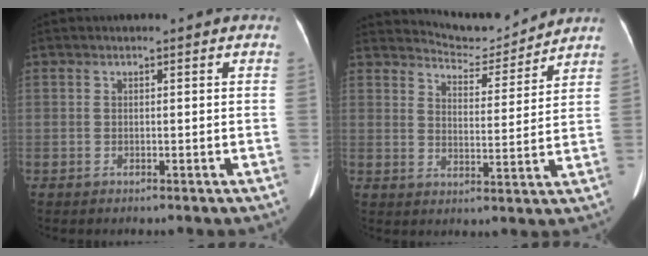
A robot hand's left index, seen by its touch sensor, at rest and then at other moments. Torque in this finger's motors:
{"motor_torque": [0.18, -0.54, -0.13, -0.04]}